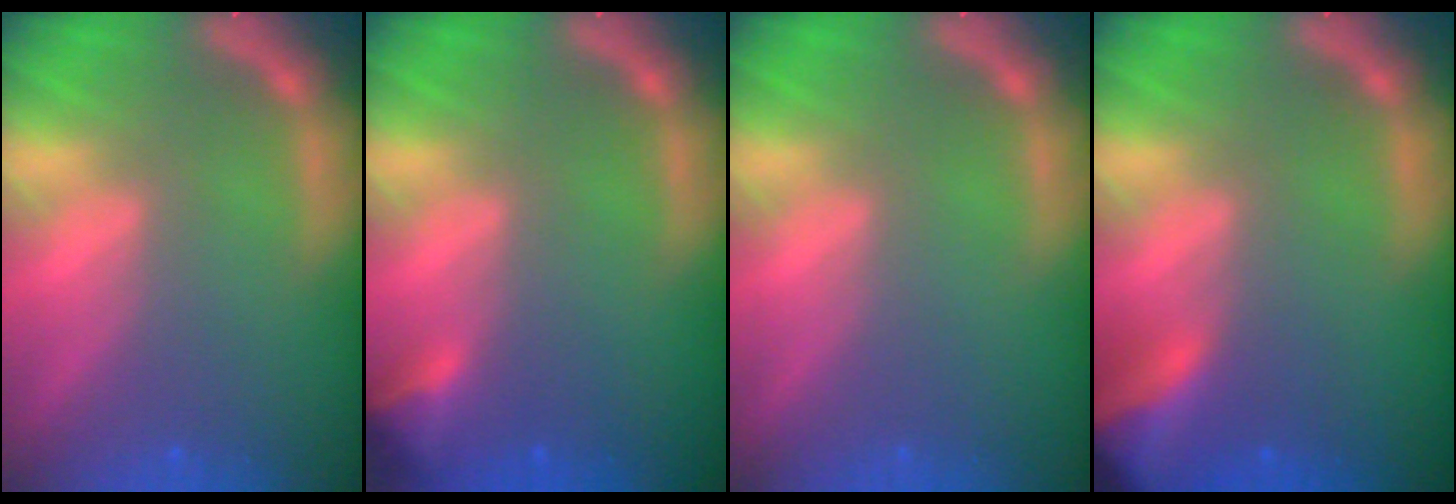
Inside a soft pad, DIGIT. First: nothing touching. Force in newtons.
{"total": 2.4}
{"total": 0.0}
{"total": 6.9}